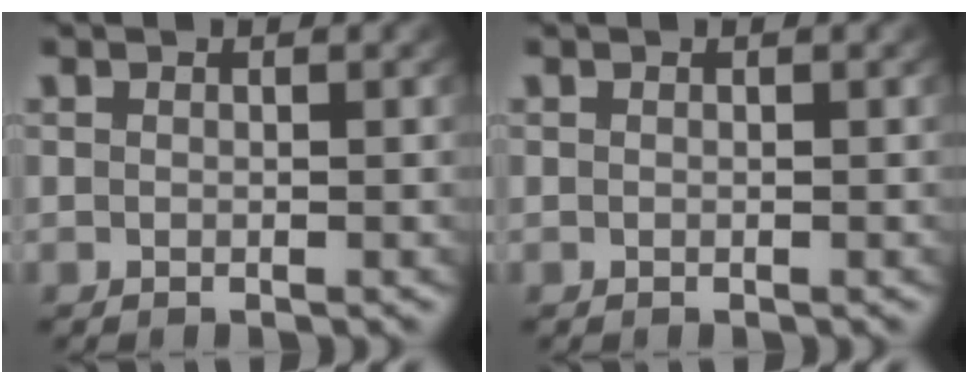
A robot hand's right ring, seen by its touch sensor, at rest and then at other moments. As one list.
[{"total": 0.0}]